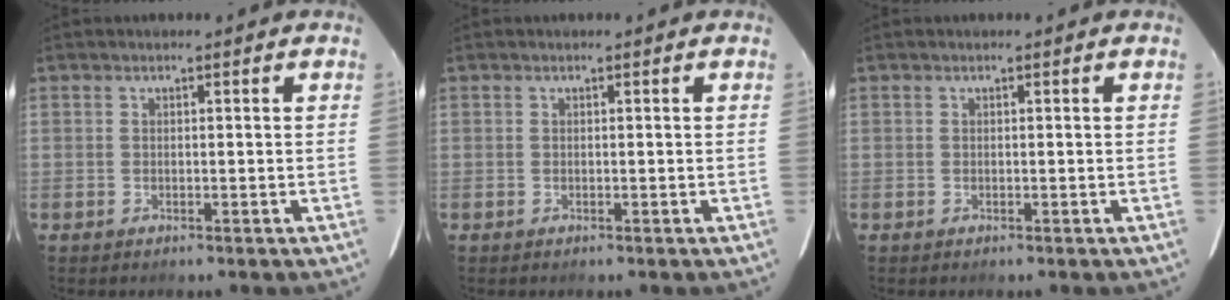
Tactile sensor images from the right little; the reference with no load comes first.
{"total": 0.0}
{"total": 0.0}